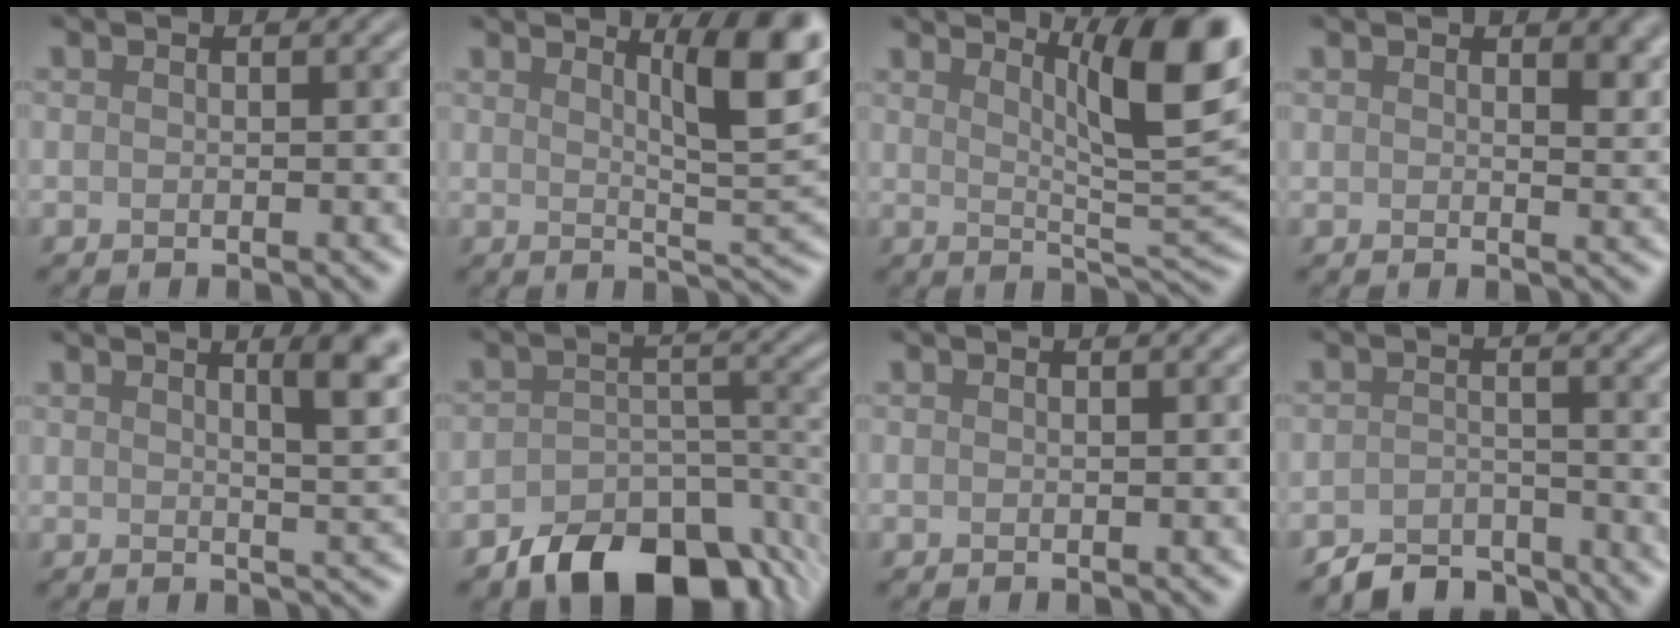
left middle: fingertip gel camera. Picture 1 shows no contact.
{"total": 7.9, "force": [3.8, 1.3, 6.8], "torque": [-0.076, 0.014, 0.059]}
{"total": 9.1, "force": [4.2, 1.5, 8.0], "torque": [-0.101, 0.020, 0.072]}
{"total": 3.6, "force": [2.2, 1.5, 2.5], "torque": [-0.021, 0.014, 0.036]}
{"total": 5.3, "force": [2.6, 1.4, 4.4], "torque": [-0.031, 0.027, 0.028]}
{"total": 9.4, "force": [-6.9, 4.3, 4.6], "torque": [-0.062, -0.013, -0.107]}
{"total": 0.0}
{"total": 4.1, "force": [-4.0, 0.6, 0.4], "torque": [-0.008, 0.004, -0.067]}